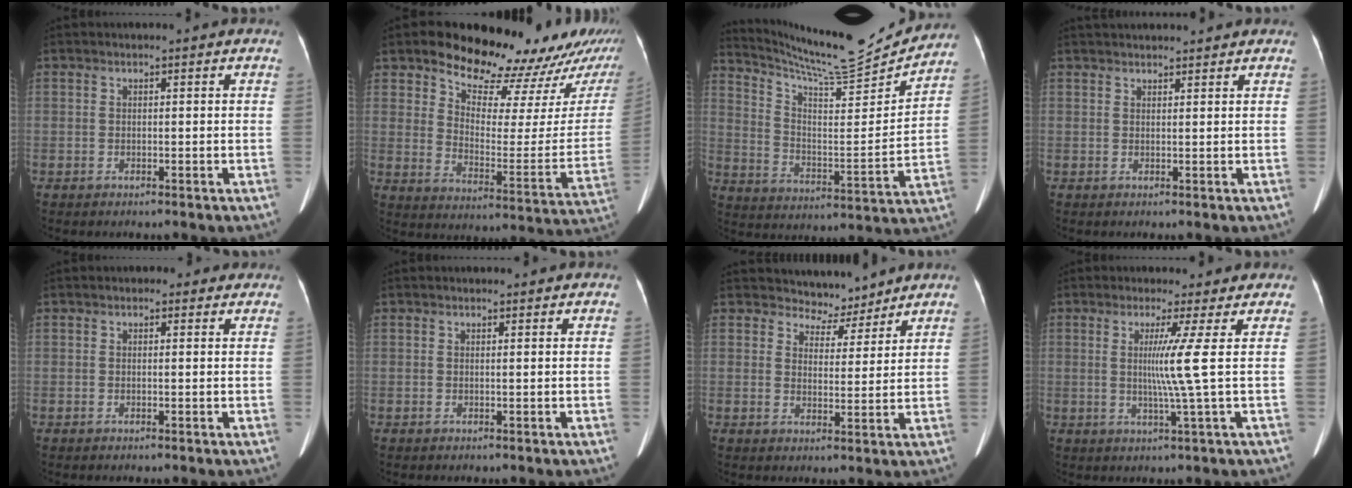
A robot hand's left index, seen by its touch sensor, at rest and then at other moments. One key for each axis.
{"total": 22.0, "fx": 19.1, "fy": 5.8, "fz": 9.1, "tx": -0.115, "ty": -0.072, "tz": 0.239}
{"total": 18.0, "fx": 17.4, "fy": 0.5, "fz": 4.6, "tx": -0.094, "ty": -0.057, "tz": 0.265}
{"total": 7.9, "fx": 7.4, "fy": 1.1, "fz": 2.7, "tx": -0.031, "ty": 0.022, "tz": 0.093}
{"total": 1.3, "fx": 0.9, "fy": 0.8, "fz": 0.5, "tx": -0.004, "ty": 0.001, "tz": 0.005}
{"total": 1.3, "fx": 1.2, "fy": 0.0, "fz": 0.5, "tx": -0.007, "ty": -0.007, "tz": 0.012}
{"total": 5.5, "fx": 4.9, "fy": 2.5, "fz": -0.5, "tx": 0.018, "ty": -0.001, "tz": 0.056}
{"total": 4.9, "fx": 0.3, "fy": -2.4, "fz": 4.2, "tx": -0.073, "ty": -0.016, "tz": 0.014}